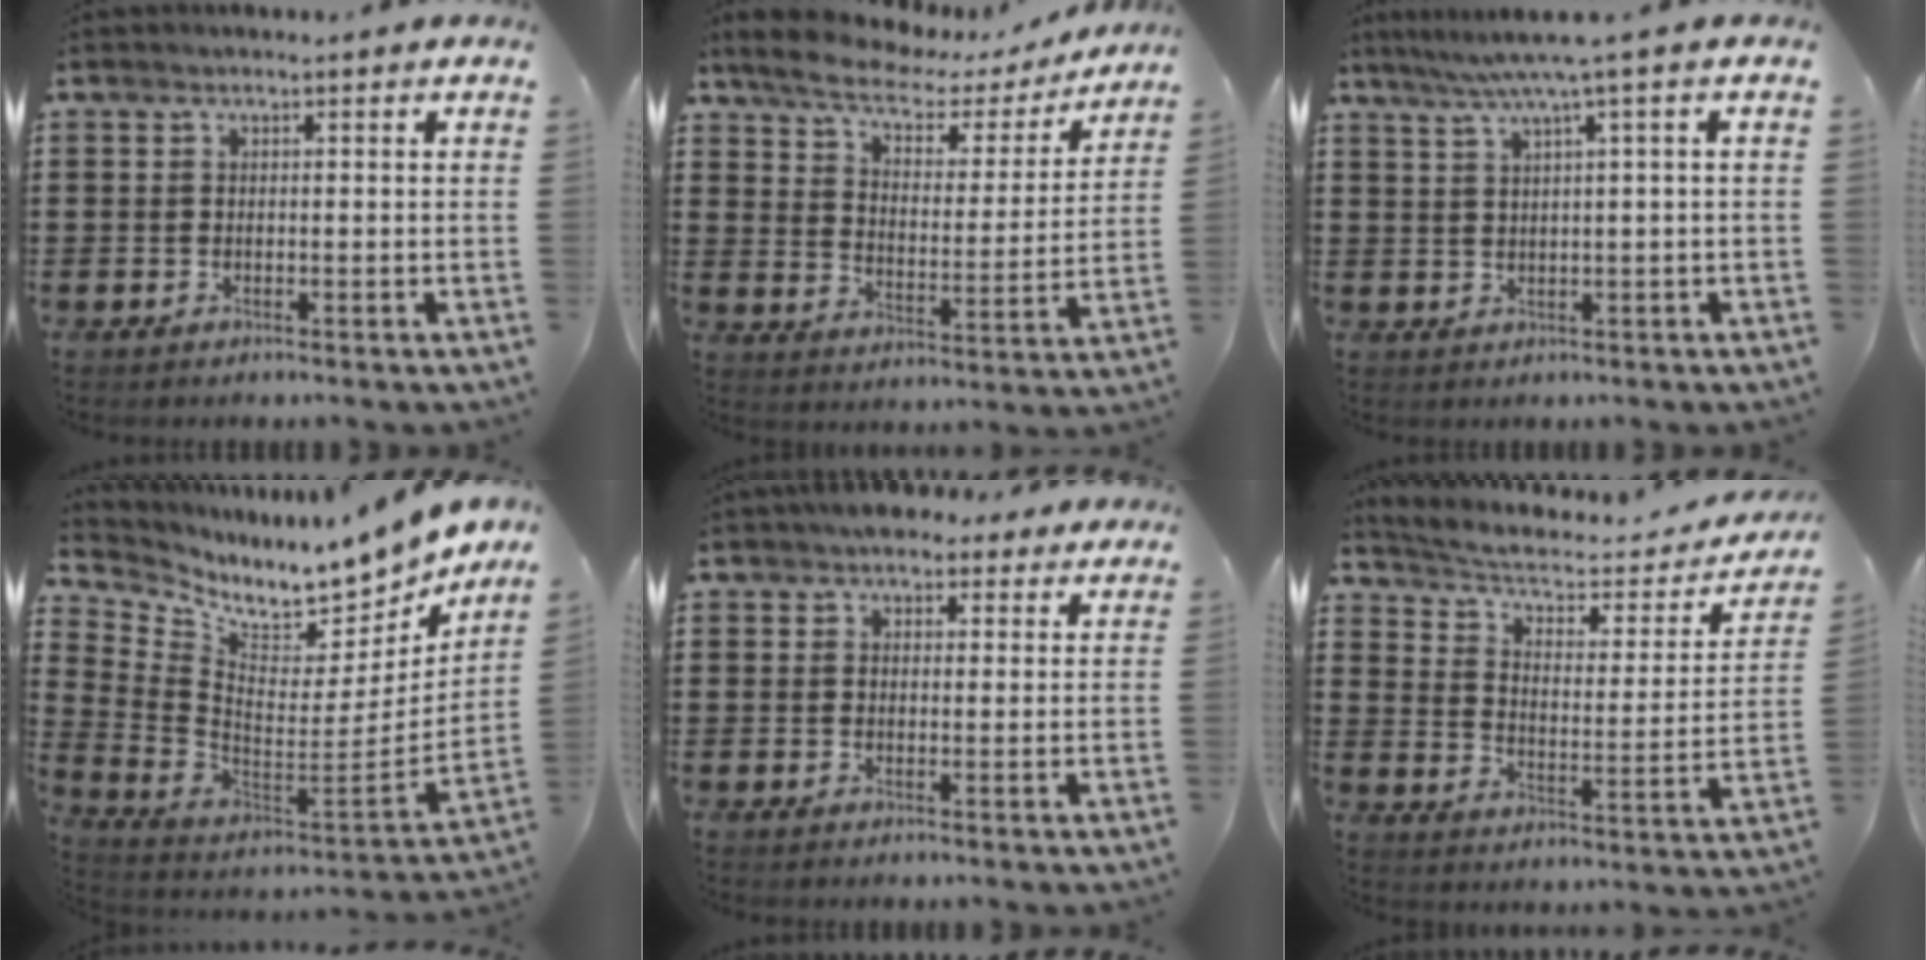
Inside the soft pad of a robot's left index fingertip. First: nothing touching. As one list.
[{"total": 6.3, "force": [4.9, 2.3, 3.3], "torque": [-0.089, -0.019, 0.078]}, {"total": 4.2, "force": [2.0, -0.6, 3.6], "torque": [-0.074, -0.006, 0.030]}, {"total": 9.3, "force": [8.6, 1.3, 3.2], "torque": [-0.093, -0.083, 0.144]}, {"total": 4.2, "force": [3.4, 2.2, 1.2], "torque": [-0.027, 0.004, 0.062]}, {"total": 4.7, "force": [3.3, 1.8, 2.8], "torque": [-0.073, -0.020, 0.049]}]